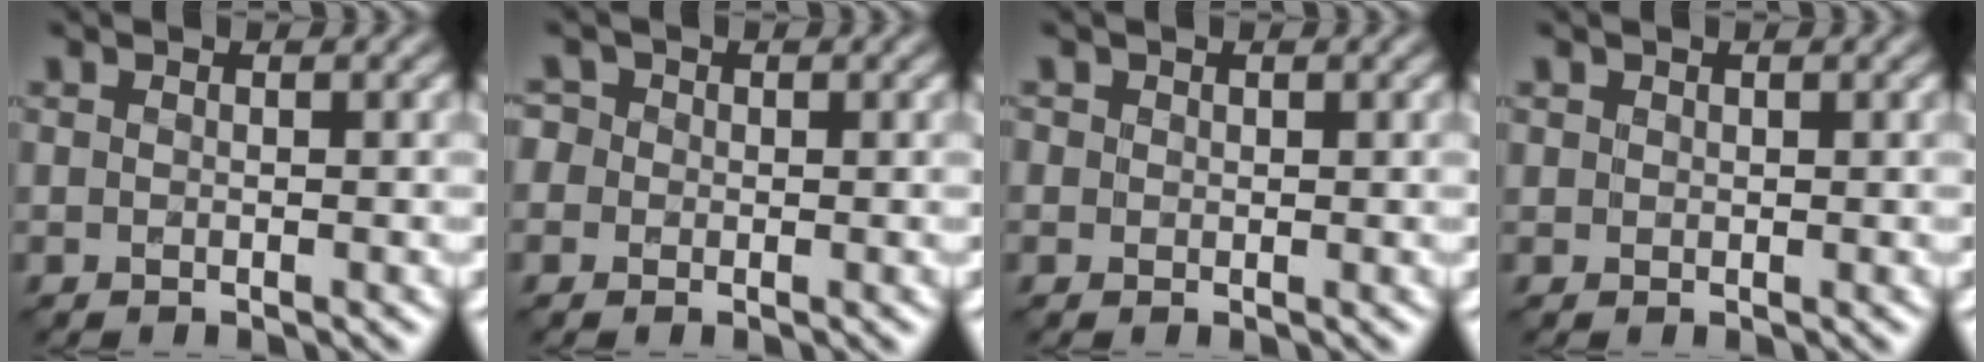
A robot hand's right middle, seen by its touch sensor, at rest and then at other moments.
{"total": 1.4, "force": [0.0, 1.4, -0.2], "torque": [0.022, 0.018, -0.019]}
{"total": 0.6, "force": [0.1, 0.4, -0.4], "torque": [0.012, 0.004, 0.003]}
{"total": 0.6, "force": [0.2, 0.0, -0.5], "torque": [0.006, 0.001, 0.007]}